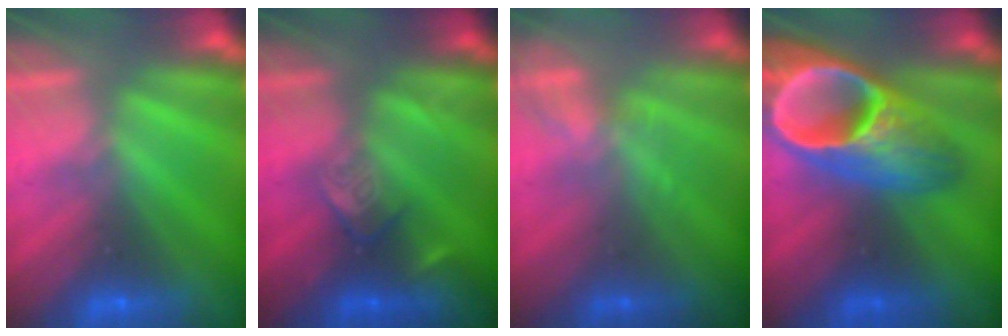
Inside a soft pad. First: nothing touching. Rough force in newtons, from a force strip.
{"total": 2.4}
{"total": 1.8}
{"total": 9.6}